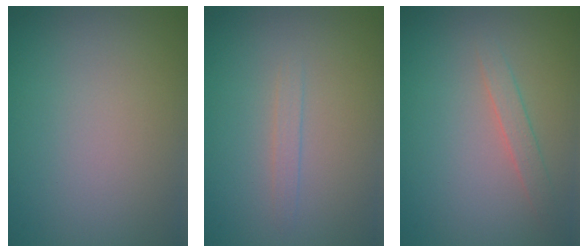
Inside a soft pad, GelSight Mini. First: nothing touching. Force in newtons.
{"total": 0.9, "press": 0.9, "slide": 0.0}
{"total": 1.5, "press": 1.5, "slide": 0.1}